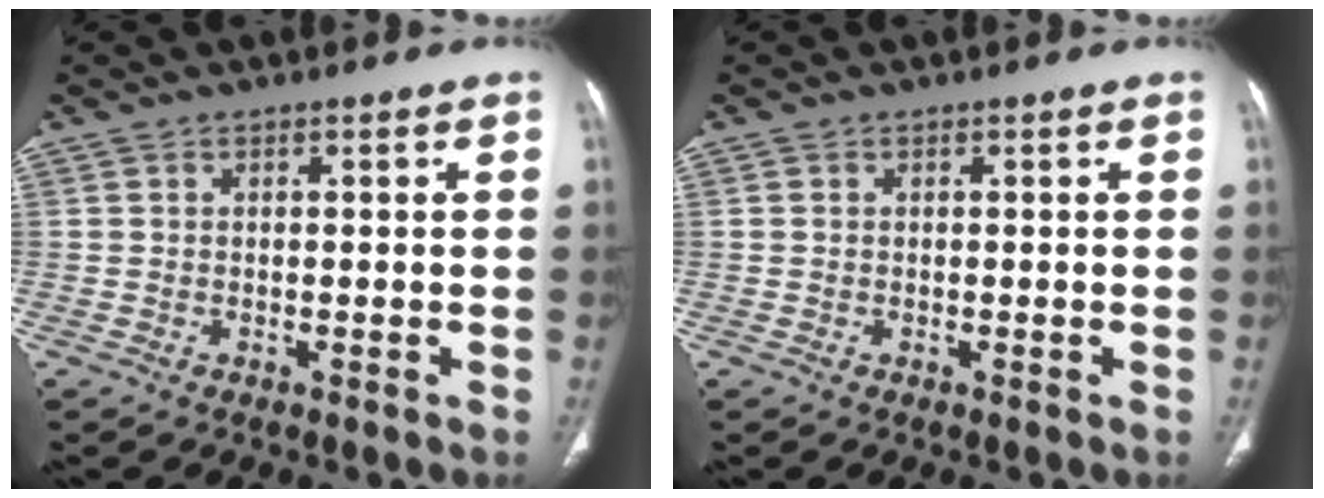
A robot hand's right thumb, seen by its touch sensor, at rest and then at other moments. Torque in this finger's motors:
{"motor_torque": [-0.45, 0.11, -0.38, 0.07, 0.00]}